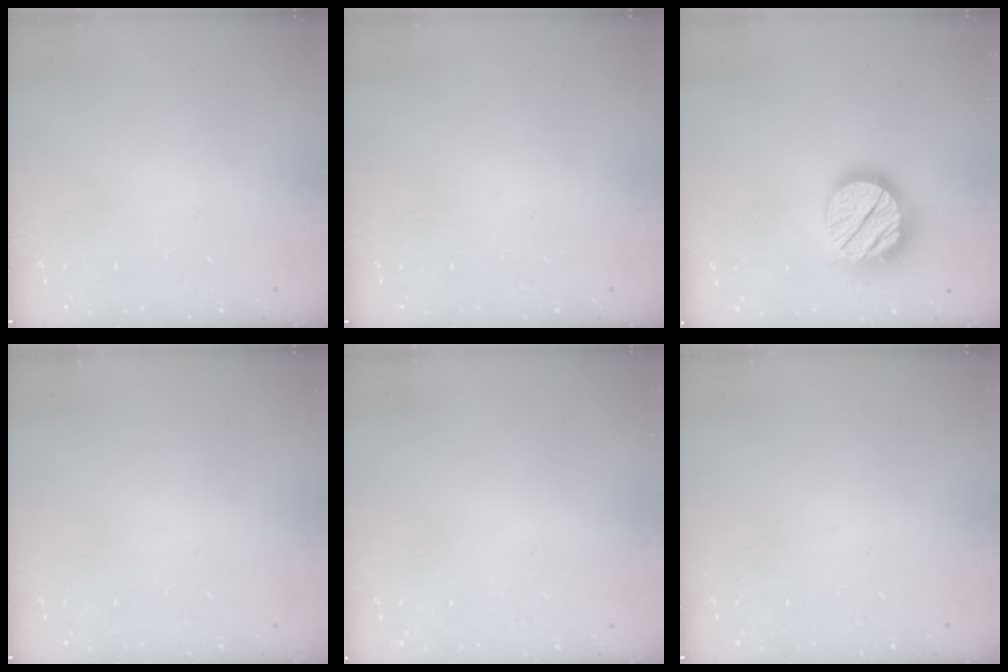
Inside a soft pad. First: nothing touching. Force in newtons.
{"total": 0.0}
{"total": 16.9, "press": 16.8, "slide": 1.5}
{"total": 0.0}
{"total": 0.0}
{"total": 0.0}